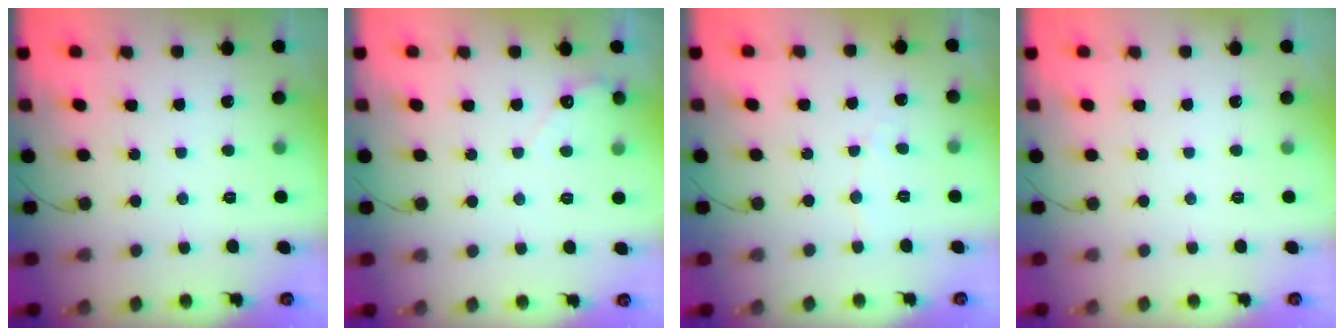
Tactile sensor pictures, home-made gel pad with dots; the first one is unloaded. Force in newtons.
{"total": 2.2, "press": 2.2, "slide": 0.1}
{"total": 2.5, "press": 2.5, "slide": 0.2}
{"total": 0.0}